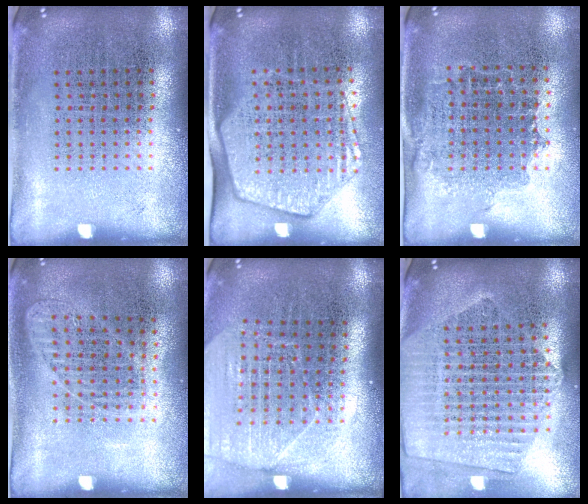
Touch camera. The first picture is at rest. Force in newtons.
{"total": 1.9, "press": 1.7, "slide": 0.9}
{"total": 1.1, "press": 0.9, "slide": 0.5}
{"total": 0.9, "press": 0.9, "slide": 0.1}
{"total": 1.6, "press": 1.5, "slide": 0.5}
{"total": 2.3, "press": 2.0, "slide": 1.1}